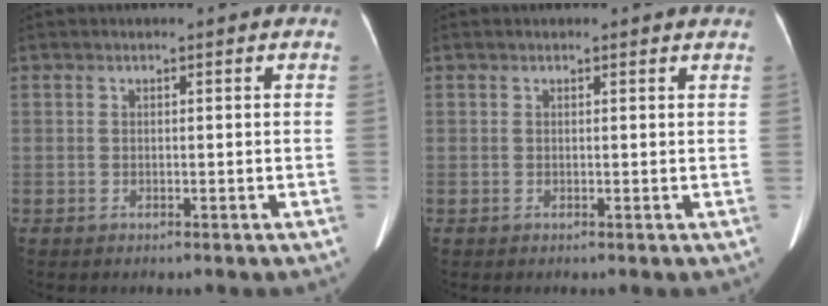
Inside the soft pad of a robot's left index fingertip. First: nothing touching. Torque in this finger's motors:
{"motor_torque": [0.13, -0.01, -0.06, 0.03]}